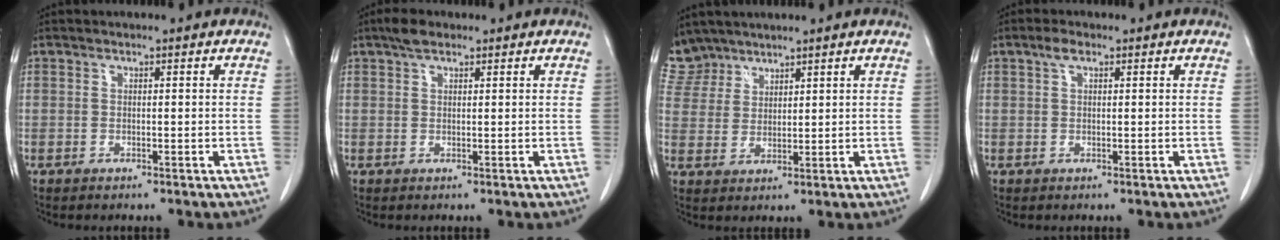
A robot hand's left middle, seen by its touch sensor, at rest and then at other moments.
{"total": 2.7, "force": [1.9, 1.1, 1.6], "torque": [-0.031, 0.013, 0.031]}
{"total": 6.5, "force": [5.8, 2.9, -0.3], "torque": [0.006, 0.007, 0.124]}
{"total": 1.8, "force": [0.9, 0.8, 1.3], "torque": [-0.027, 0.011, 0.018]}